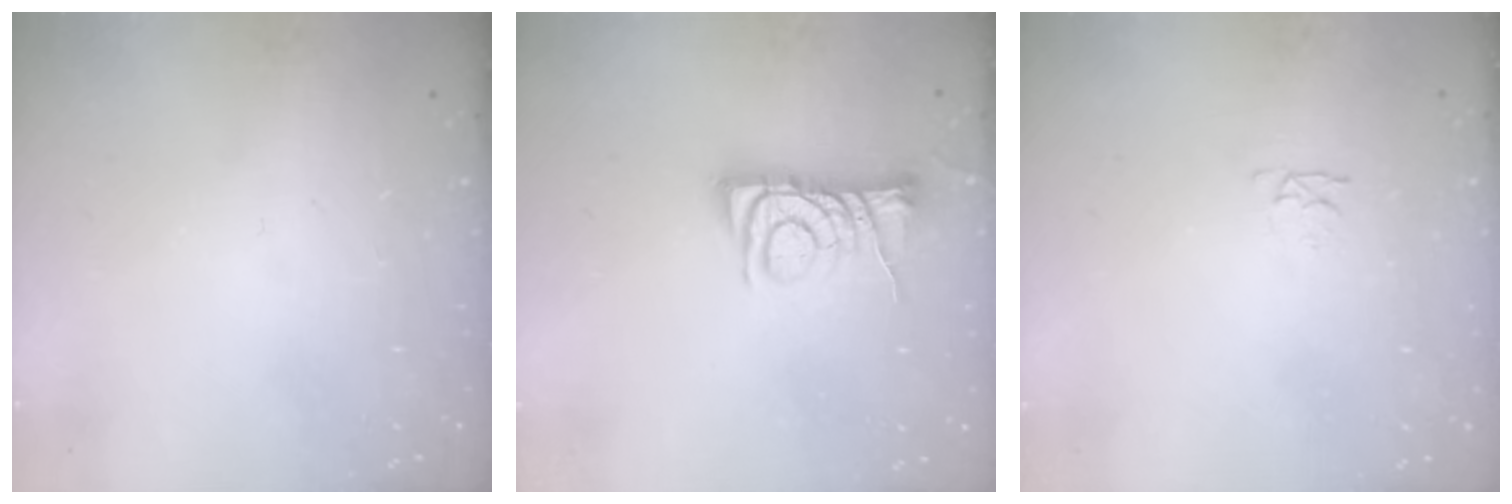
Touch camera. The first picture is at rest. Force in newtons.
{"total": 8.8, "press": 8.8, "slide": 0.4}
{"total": 3.4, "press": 3.3, "slide": 0.5}